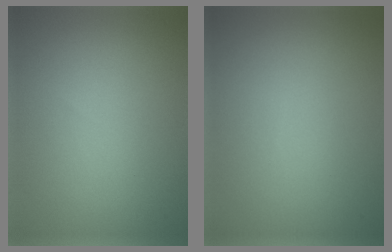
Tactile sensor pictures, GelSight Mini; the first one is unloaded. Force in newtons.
{"total": 0.0}